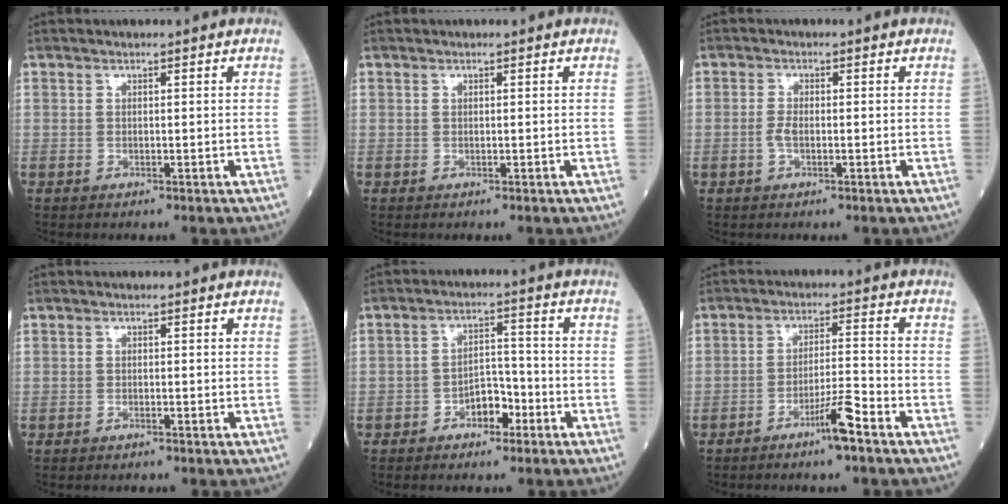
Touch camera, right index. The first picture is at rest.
{"total": 0.0}
{"total": 1.8, "force": [-0.5, 0.6, 1.6], "torque": [-0.036, 0.002, -0.010]}
{"total": 0.5, "force": [-0.5, 0.1, 0.2], "torque": [-0.008, -0.001, -0.009]}
{"total": 4.5, "force": [-2.6, 2.4, 2.8], "torque": [-0.042, 0.015, -0.046]}
{"total": 5.7, "force": [-3.8, -0.3, 4.2], "torque": [-0.072, -0.003, -0.072]}